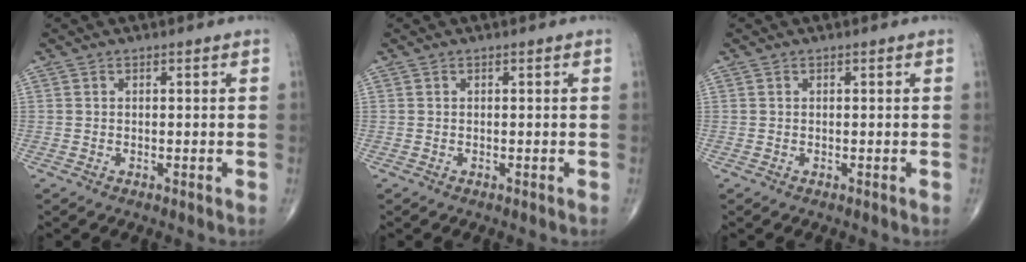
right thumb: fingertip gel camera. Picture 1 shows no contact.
{"total": 0.0}
{"total": 0.0}